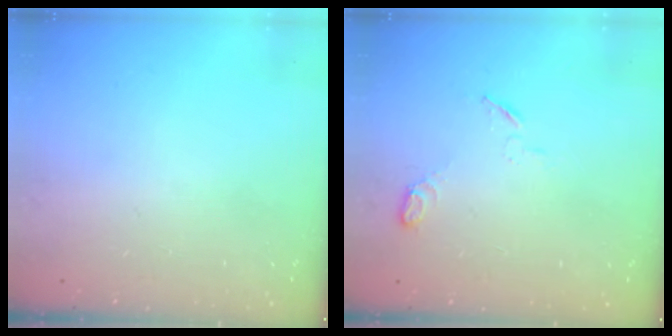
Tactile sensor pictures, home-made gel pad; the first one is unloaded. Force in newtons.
{"total": 4.2, "press": 4.1, "slide": 0.8}